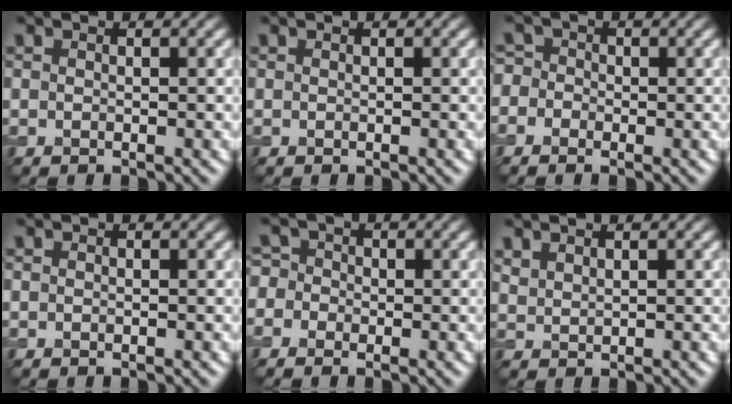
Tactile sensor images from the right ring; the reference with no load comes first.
{"total": 0.0}
{"total": 2.4, "force": [-0.6, 2.1, 0.7], "torque": [-0.004, 0.016, -0.040]}
{"total": 0.0}
{"total": 2.9, "force": [-0.7, 2.7, 0.9], "torque": [-0.010, 0.023, -0.047]}
{"total": 1.3, "force": [1.2, 0.3, 0.3], "torque": [-0.010, 0.002, 0.029]}